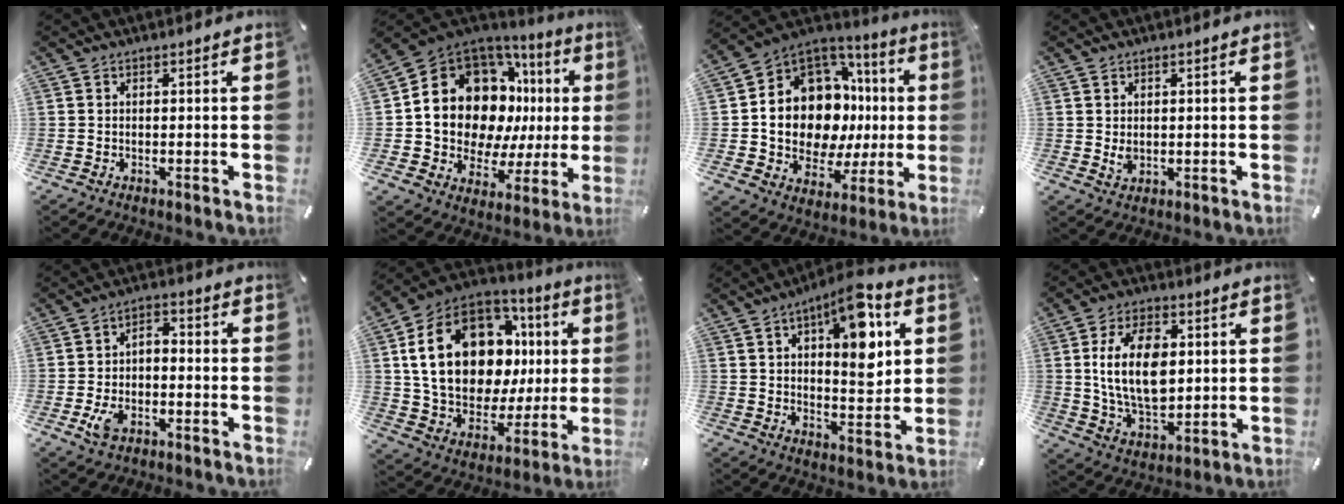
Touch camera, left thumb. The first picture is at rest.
{"total": 18.3, "force": [5.4, 13.8, 10.7], "torque": [-0.186, -0.054, 0.111]}
{"total": 15.1, "force": [1.3, 12.0, 9.2], "torque": [-0.169, -0.045, 0.029]}
{"total": 2.4, "force": [0.3, 2.0, 1.3], "torque": [-0.023, -0.004, 0.004]}
{"total": 7.0, "force": [-3.1, 4.2, 4.6], "torque": [-0.100, 0.014, -0.059]}
{"total": 23.9, "force": [6.8, 16.7, 15.6], "torque": [-0.286, -0.028, 0.132]}
{"total": 14.6, "force": [6.3, 7.1, 11.1], "torque": [-0.143, -0.029, 0.103]}
{"total": 15.4, "force": [2.5, 10.0, 11.5], "torque": [-0.237, 0.005, 0.040]}